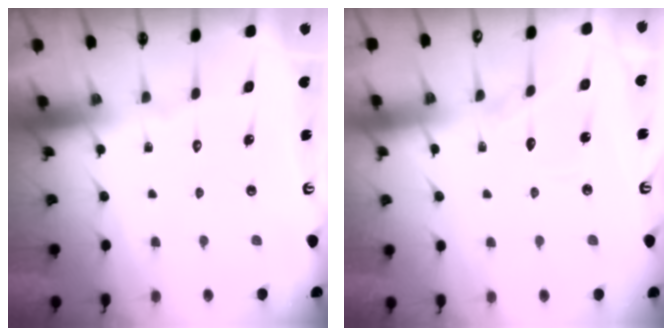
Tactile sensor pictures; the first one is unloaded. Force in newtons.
{"total": 6.7, "press": 6.6, "slide": 0.5}